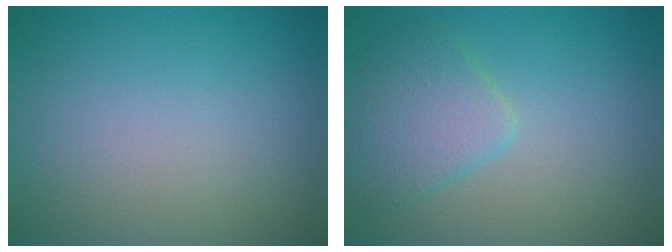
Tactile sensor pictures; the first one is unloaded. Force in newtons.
{"total": 3.2, "press": 3.2, "slide": 0.1}